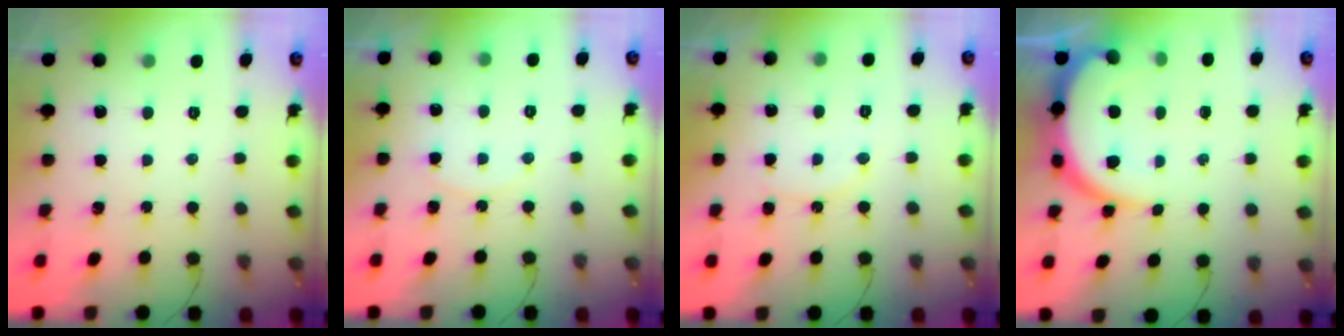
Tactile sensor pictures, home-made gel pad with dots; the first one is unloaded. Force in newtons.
{"total": 3.8, "press": 3.7, "slide": 0.6}
{"total": 7.3, "press": 6.9, "slide": 2.5}
{"total": 10.4, "press": 10.3, "slide": 1.2}